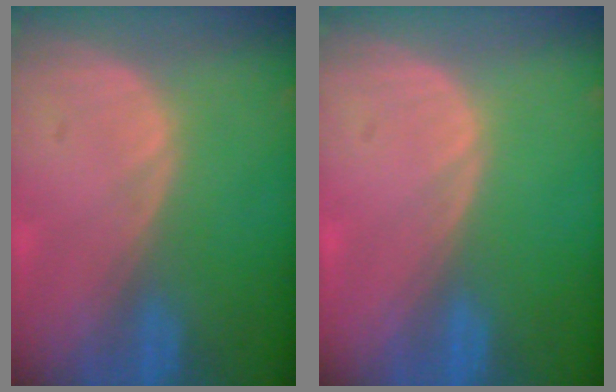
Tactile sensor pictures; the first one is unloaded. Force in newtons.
{"total": 0.0}